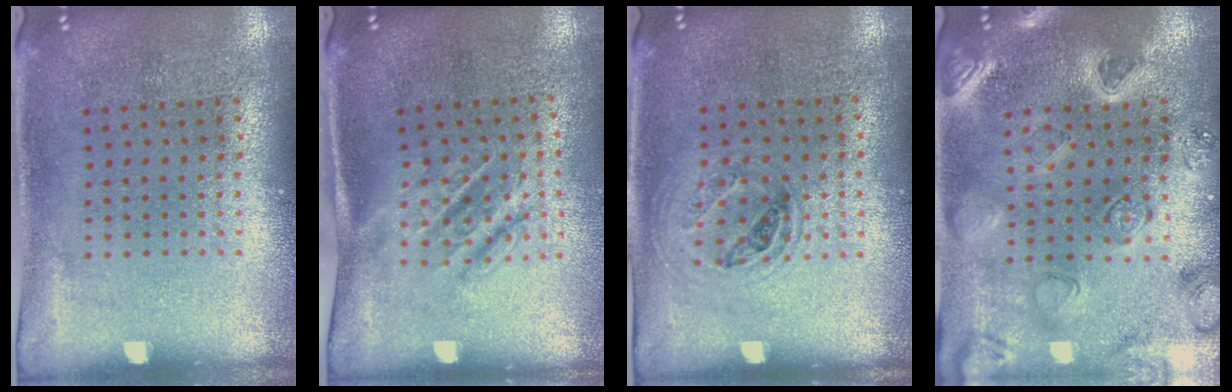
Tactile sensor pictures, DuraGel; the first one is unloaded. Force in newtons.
{"total": 1.7, "press": 1.3, "slide": 1.1}
{"total": 1.0, "press": 0.9, "slide": 0.3}
{"total": 2.2, "press": 2.2, "slide": 0.2}